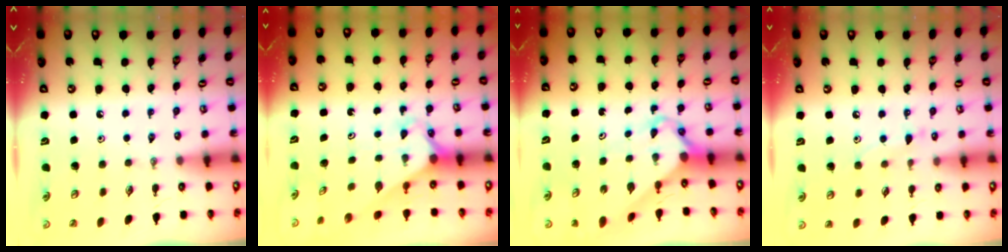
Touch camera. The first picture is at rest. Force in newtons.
{"total": 2.3, "press": 2.3, "slide": 0.2}
{"total": 4.6, "press": 4.6, "slide": 0.3}
{"total": 6.7, "press": 6.7, "slide": 0.3}